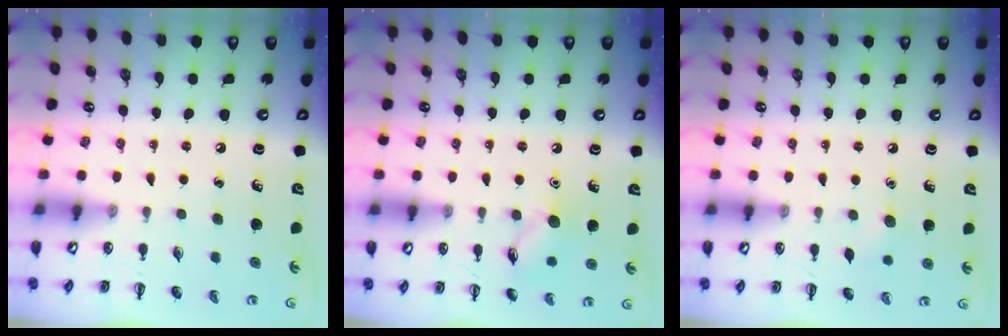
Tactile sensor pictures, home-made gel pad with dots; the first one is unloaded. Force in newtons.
{"total": 8.5, "press": 8.4, "slide": 1.2}
{"total": 4.7, "press": 4.5, "slide": 1.2}